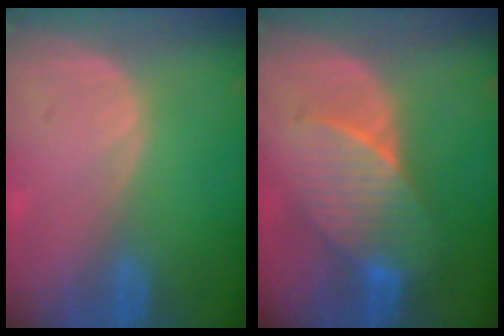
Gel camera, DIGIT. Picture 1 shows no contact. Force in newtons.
{"total": 7.2, "press": 7.1, "slide": 1.4}